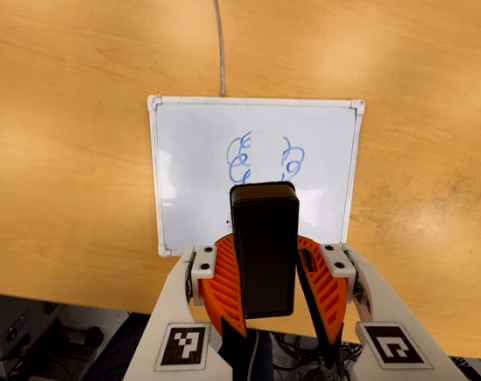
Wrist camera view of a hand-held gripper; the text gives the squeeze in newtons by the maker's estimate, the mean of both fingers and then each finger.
{"total": 7.1, "left": 8.1, "right": 6.0}